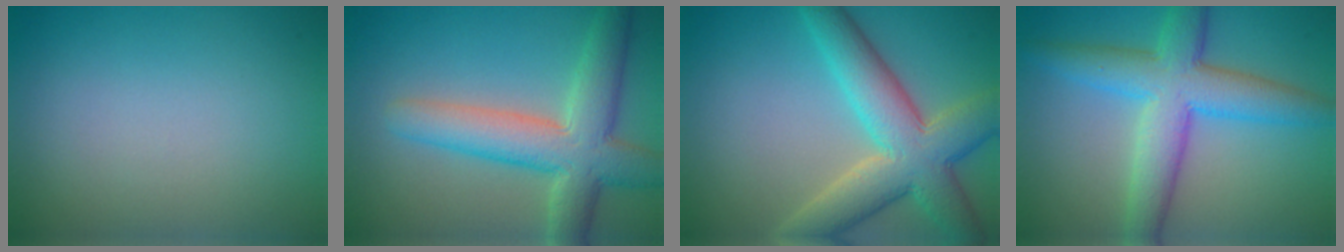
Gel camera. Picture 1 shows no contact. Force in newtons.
{"total": 7.0, "press": 7.0, "slide": 0.4}
{"total": 9.3, "press": 9.3, "slide": 0.4}
{"total": 7.1, "press": 7.1, "slide": 0.1}